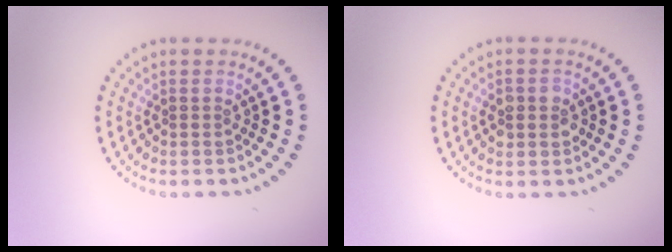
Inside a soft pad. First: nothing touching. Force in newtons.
{"total": 2.0, "press": 2.0, "slide": 0.3}